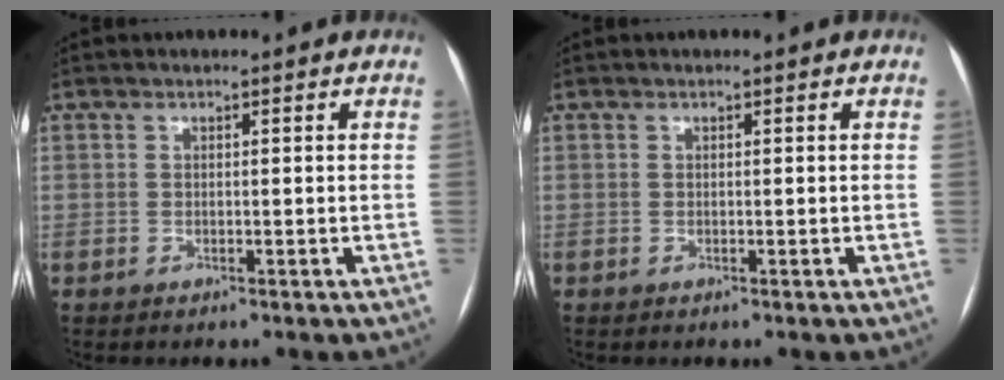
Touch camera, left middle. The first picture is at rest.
{"total": 0.0}